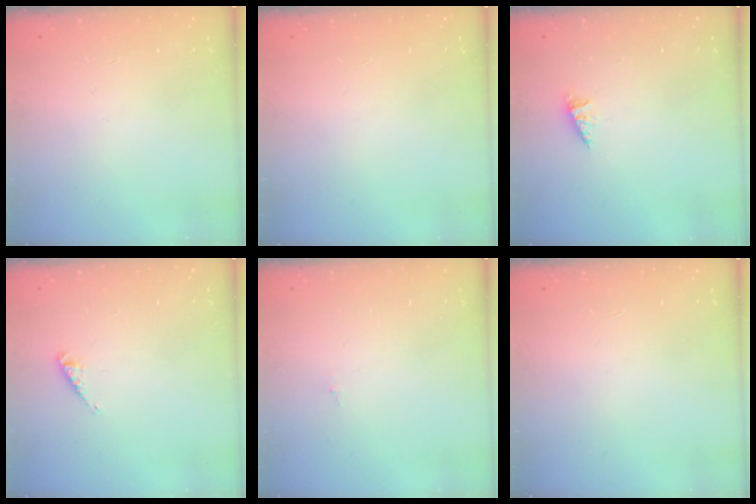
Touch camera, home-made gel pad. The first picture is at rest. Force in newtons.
{"total": 0.0}
{"total": 1.4, "press": 1.4, "slide": 0.2}
{"total": 2.9, "press": 2.9, "slide": 0.5}
{"total": 0.0}
{"total": 0.0}